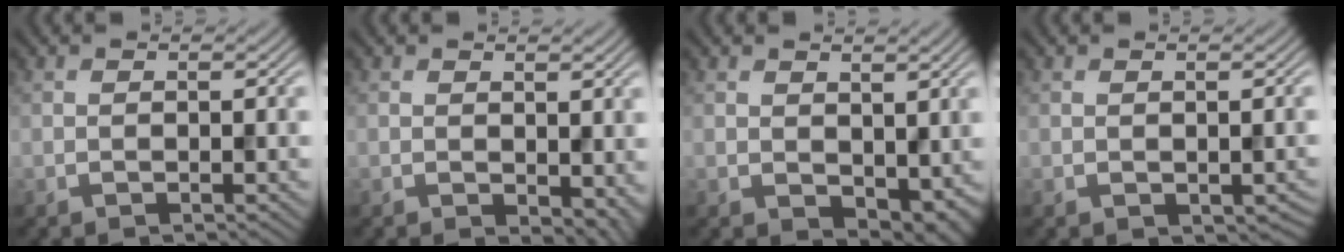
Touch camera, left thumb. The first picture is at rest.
{"total": 3.8, "force": [-0.2, 2.4, 2.9], "torque": [-0.041, -0.016, 0.003]}
{"total": 4.3, "force": [1.0, 2.9, 3.1], "torque": [-0.054, -0.014, 0.024]}
{"total": 1.3, "force": [-0.3, 0.8, 1.0], "torque": [-0.016, -0.008, 0.002]}